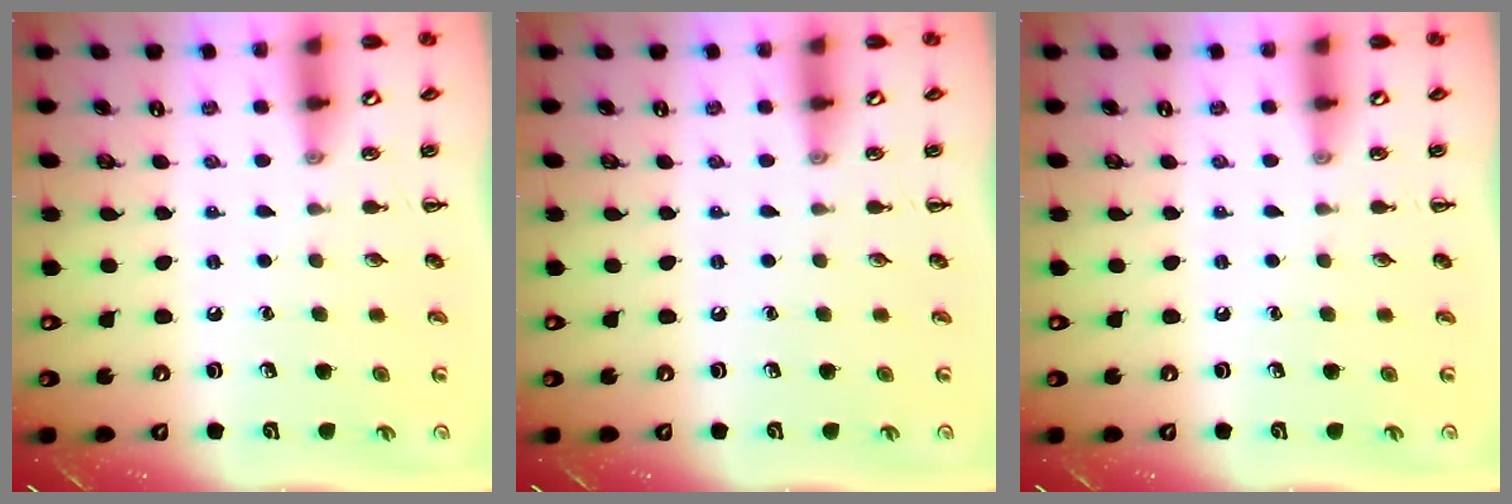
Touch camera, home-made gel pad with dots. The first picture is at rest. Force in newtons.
{"total": 0.0}
{"total": 0.0}